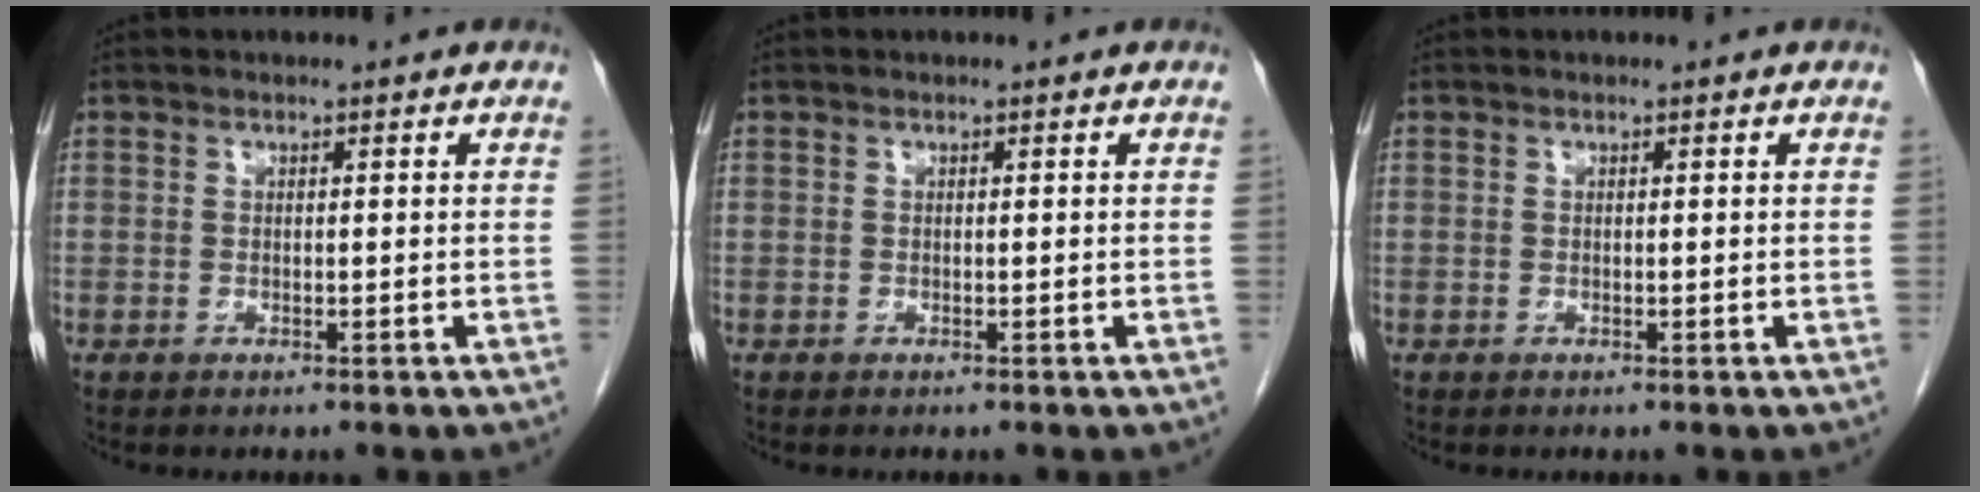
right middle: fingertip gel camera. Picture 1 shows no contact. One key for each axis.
{"total": 0.0}
{"total": 0.0}